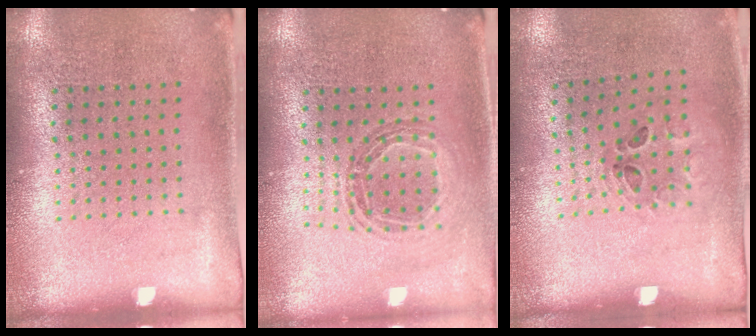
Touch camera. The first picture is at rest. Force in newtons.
{"total": 0.9, "press": 0.9, "slide": 0.1}
{"total": 1.2, "press": 0.7, "slide": 1.0}